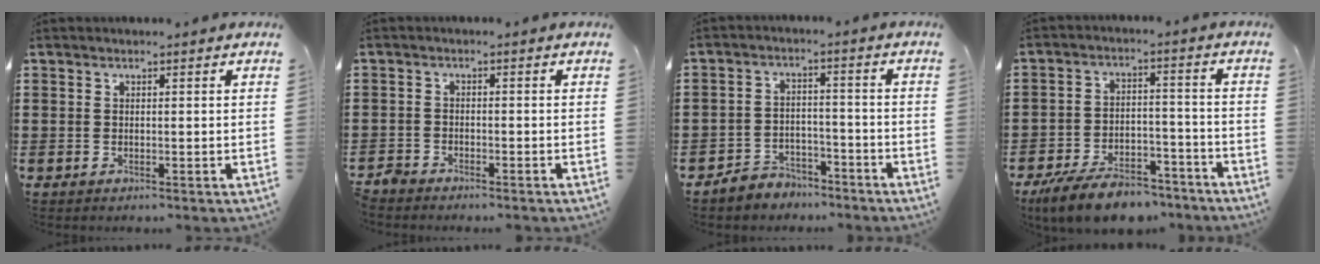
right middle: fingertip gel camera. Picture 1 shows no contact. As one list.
[{"total": 2.1, "force": [-2.1, 0.2, 0.0], "torque": [-0.019, -0.003, -0.050]}, {"total": 4.3, "force": [-4.1, 1.2, -0.2], "torque": [-0.005, 0.006, -0.086]}, {"total": 9.1, "force": [-7.9, 2.5, 3.6], "torque": [-0.062, 0.023, -0.148]}]